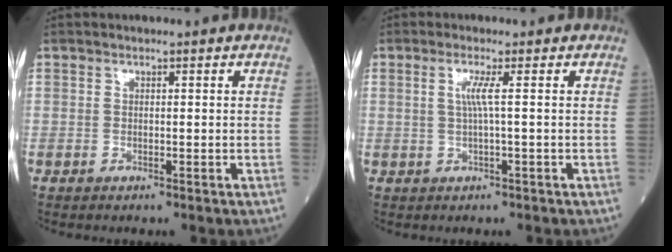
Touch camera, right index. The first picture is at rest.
{"total": 2.3, "force": [0.3, -0.6, 2.2], "torque": [-0.049, 0.001, 0.006]}